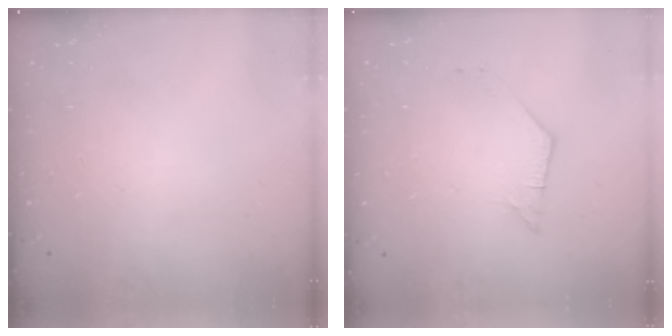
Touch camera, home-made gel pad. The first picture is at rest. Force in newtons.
{"total": 2.5, "press": 2.5, "slide": 0.1}